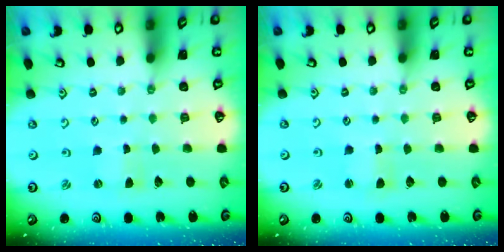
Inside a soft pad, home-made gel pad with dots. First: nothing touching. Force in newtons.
{"total": 0.9, "press": 0.9, "slide": 0.3}